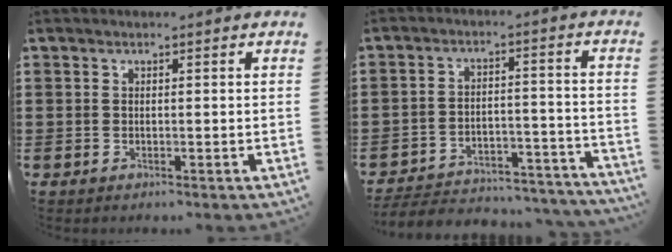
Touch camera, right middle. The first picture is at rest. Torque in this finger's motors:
{"motor_torque": [1.47, -0.34, 0.17, 0.03]}